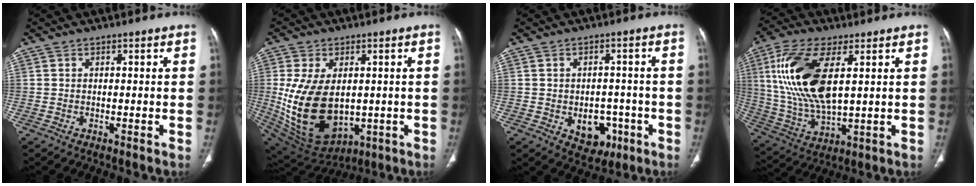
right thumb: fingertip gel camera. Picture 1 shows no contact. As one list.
[{"total": 18.4, "force": [-0.7, 11.5, 14.3], "torque": [-0.260, -0.013, 0.024]}, {"total": 7.5, "force": [-2.5, 5.5, 4.4], "torque": [-0.028, 0.018, -0.021]}, {"total": 18.4, "force": [4.3, 8.1, 16.0], "torque": [-0.335, -0.015, 0.089]}]